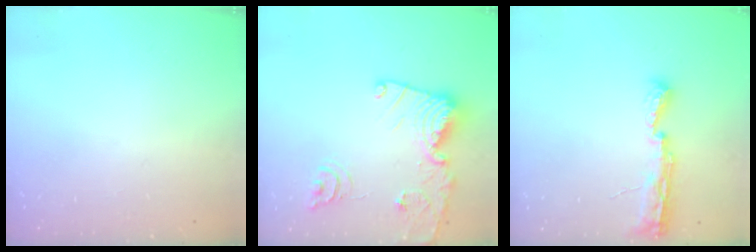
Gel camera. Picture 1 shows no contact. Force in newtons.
{"total": 18.1, "press": 18.0, "slide": 2.0}
{"total": 8.1, "press": 8.0, "slide": 0.9}